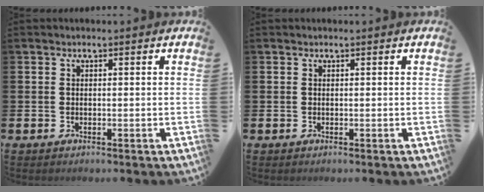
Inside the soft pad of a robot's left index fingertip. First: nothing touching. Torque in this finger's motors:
{"motor_torque": [0.06, -0.03, 0.04, -0.01]}